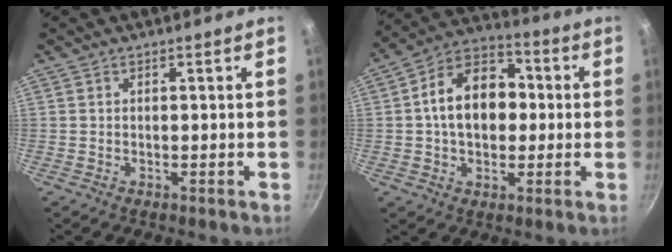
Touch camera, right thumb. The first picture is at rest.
{"total": 14.7, "force": [0.7, 10.4, 10.4], "torque": [-0.127, 0.030, -0.006]}